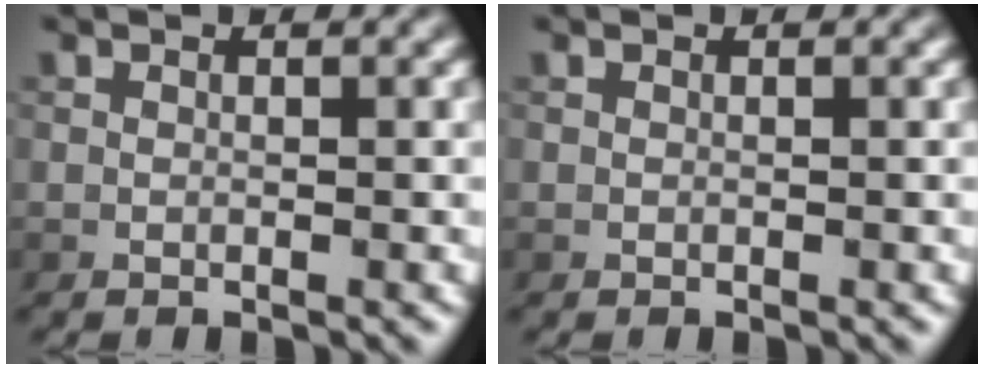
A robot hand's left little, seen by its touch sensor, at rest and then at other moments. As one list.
[{"total": 0.0}]